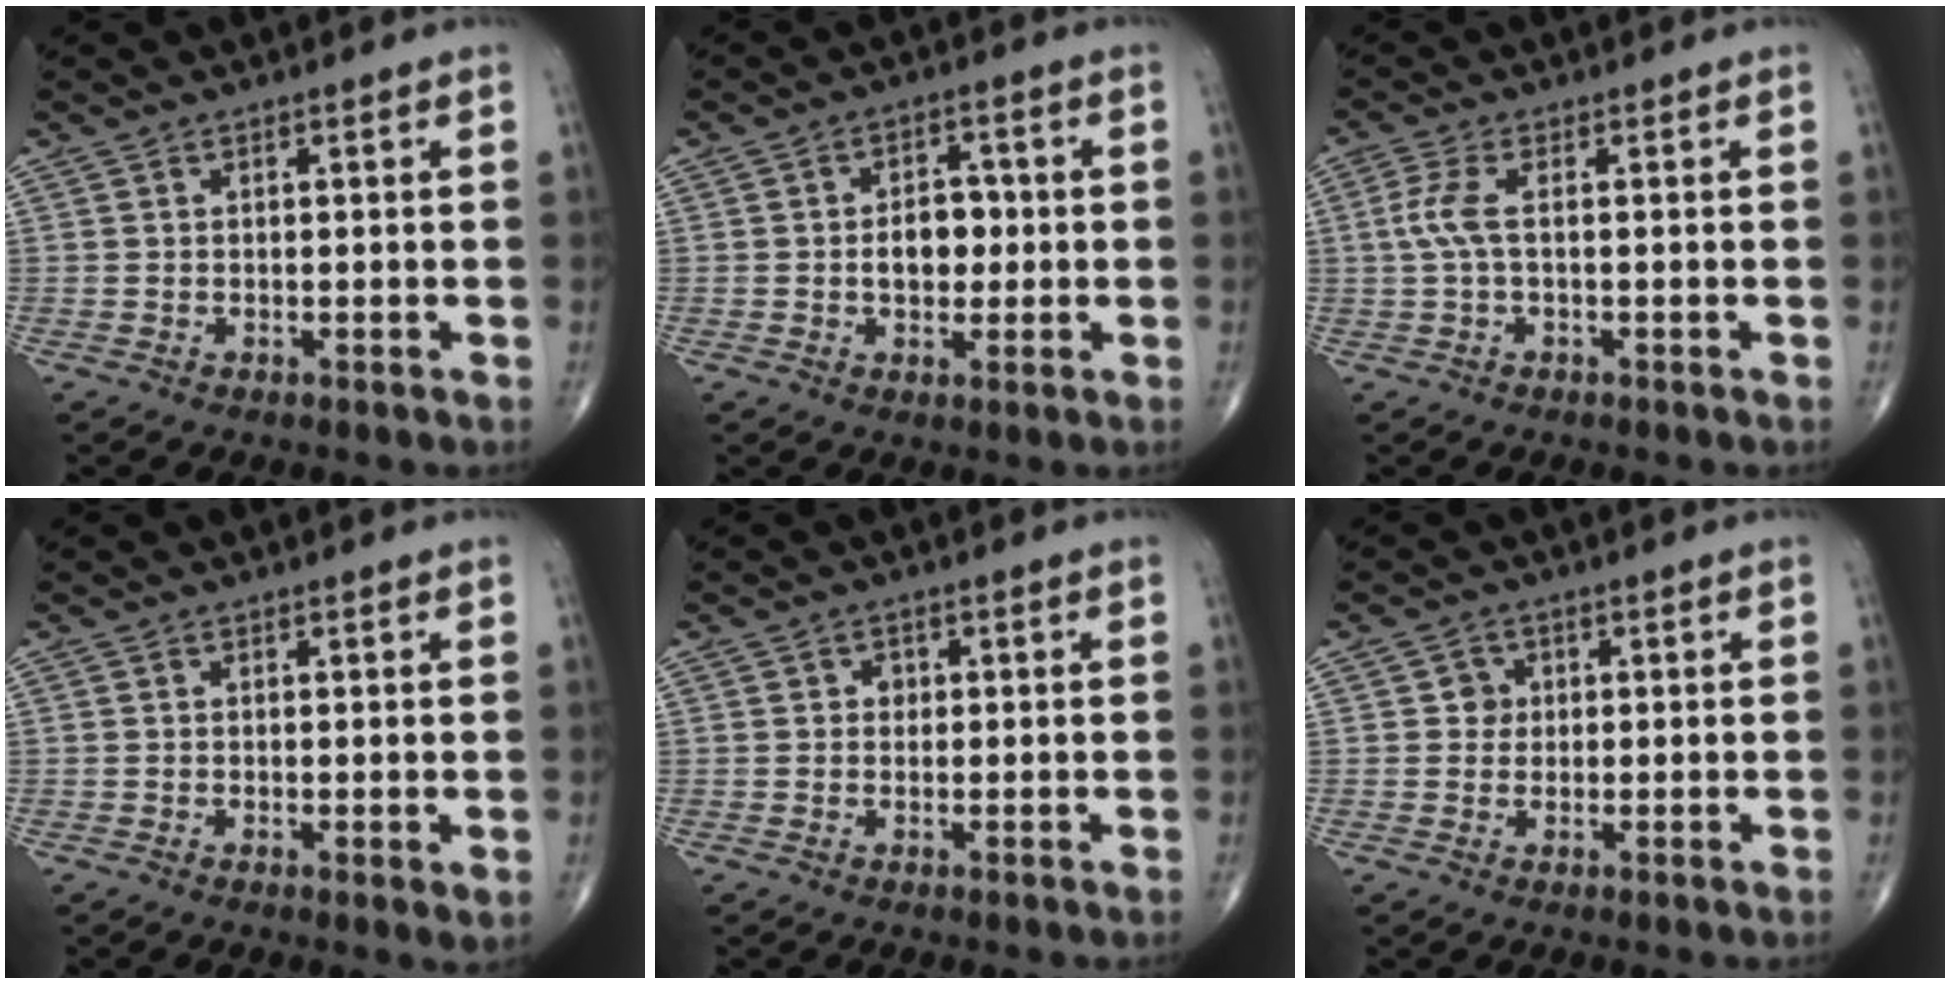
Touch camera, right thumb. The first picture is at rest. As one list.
[{"total": 6.1, "force": [-0.3, 4.2, 4.4], "torque": [-0.046, 0.012, -0.008]}, {"total": 3.9, "force": [0.0, 1.2, 3.7], "torque": [-0.104, 0.006, -0.004]}, {"total": 1.8, "force": [-0.1, 0.5, 1.8], "torque": [-0.033, -0.009, -0.005]}, {"total": 1.5, "force": [0.2, 1.3, 0.6], "torque": [0.000, 0.003, -0.001]}, {"total": 2.6, "force": [0.4, 2.5, 0.8], "torque": [0.006, 0.004, 0.001]}]